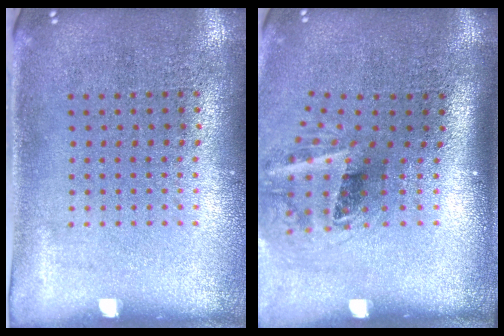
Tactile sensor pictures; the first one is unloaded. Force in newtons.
{"total": 2.1, "press": 1.3, "slide": 1.6}